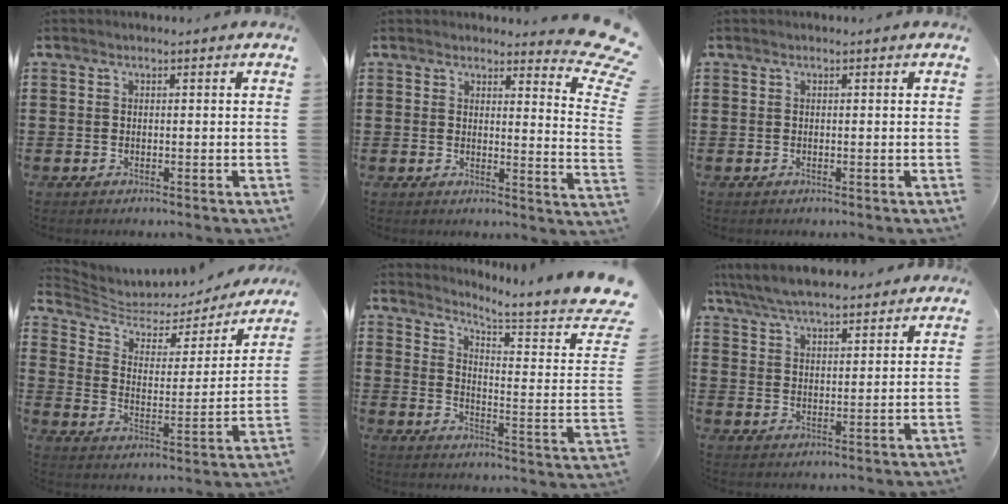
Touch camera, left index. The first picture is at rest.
{"total": 5.9, "force": [4.8, 0.7, 3.4], "torque": [-0.044, -0.035, 0.079]}
{"total": 0.0}
{"total": 4.3, "force": [3.4, 2.2, 1.2], "torque": [-0.050, -0.025, 0.052]}
{"total": 4.8, "force": [4.2, -1.0, 2.3], "torque": [-0.061, -0.052, 0.063]}
{"total": 6.3, "force": [5.9, 1.0, 1.9], "torque": [-0.059, -0.017, 0.108]}